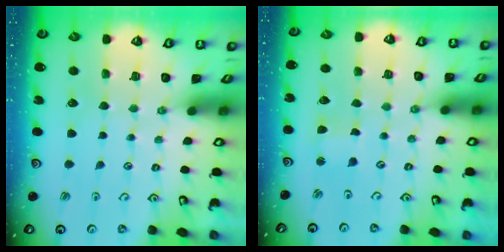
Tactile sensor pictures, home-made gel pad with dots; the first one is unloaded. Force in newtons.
{"total": 2.3, "press": 2.3, "slide": 0.3}